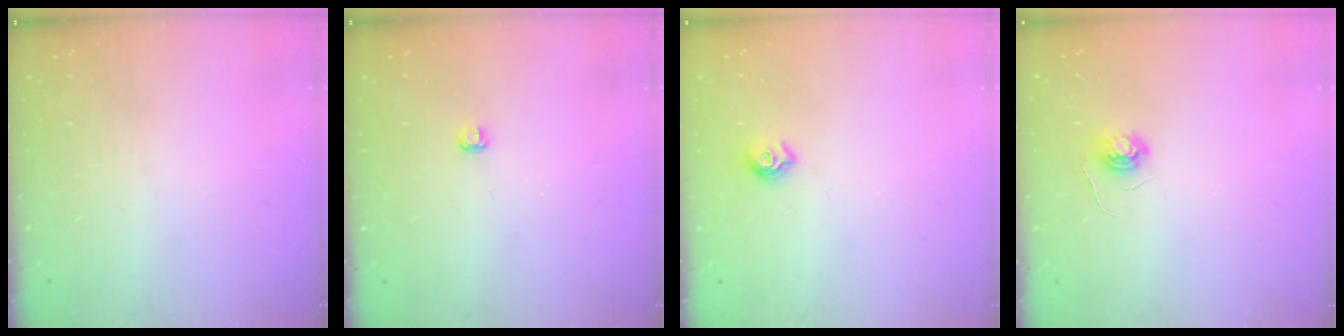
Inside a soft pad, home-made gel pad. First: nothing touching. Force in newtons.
{"total": 2.9, "press": 2.9, "slide": 0.3}
{"total": 7.9, "press": 7.8, "slide": 0.7}
{"total": 4.0, "press": 4.0, "slide": 0.5}